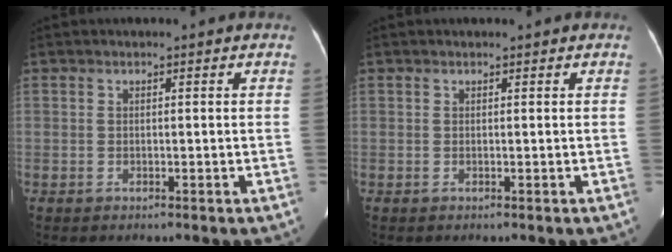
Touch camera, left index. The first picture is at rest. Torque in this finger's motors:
{"motor_torque": [0.08, -0.01, 0.00, 0.01]}